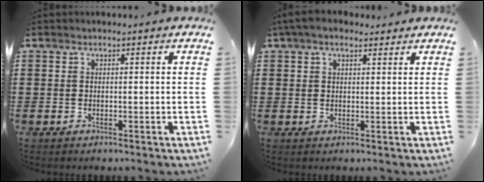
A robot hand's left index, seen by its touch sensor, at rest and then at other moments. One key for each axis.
{"total": 3.1, "fx": 2.1, "fy": 1.3, "fz": 2.0, "tx": -0.045, "ty": 0.008, "tz": 0.038}